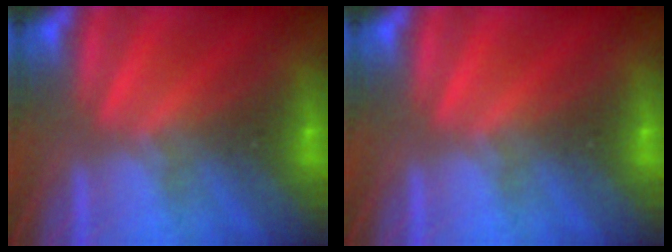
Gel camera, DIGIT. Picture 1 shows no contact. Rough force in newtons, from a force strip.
{"total": 0.0}